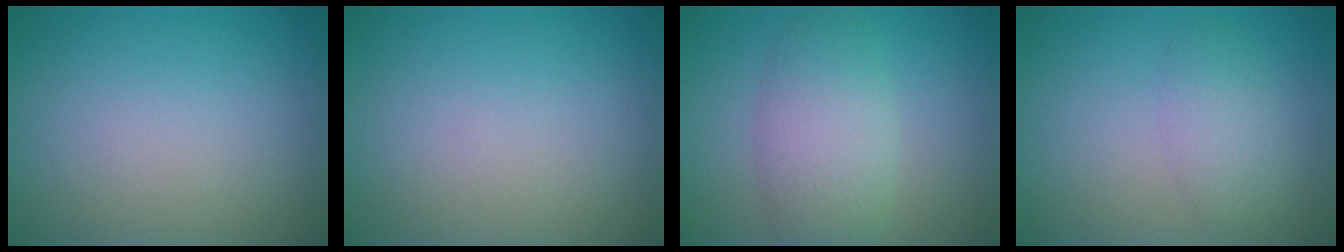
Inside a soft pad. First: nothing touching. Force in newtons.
{"total": 0.0}
{"total": 5.0, "press": 5.0, "slide": 0.3}
{"total": 2.5, "press": 2.5, "slide": 0.1}